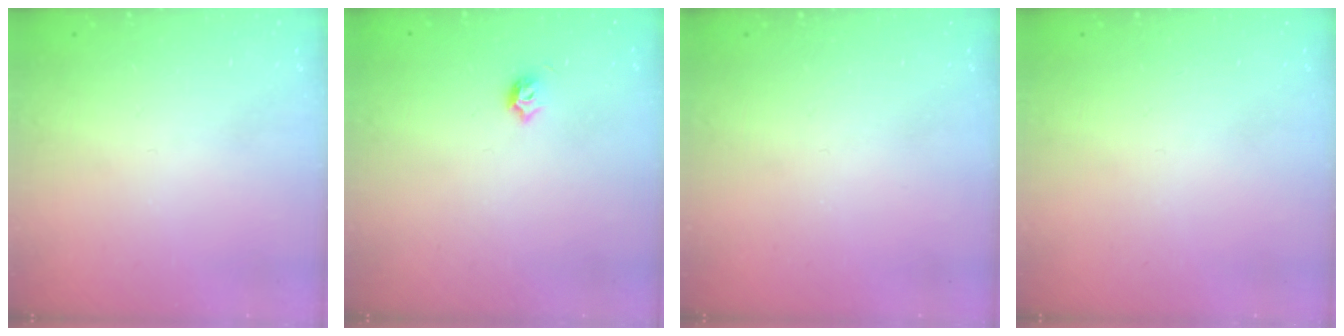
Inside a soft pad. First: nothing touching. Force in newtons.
{"total": 3.7, "press": 3.6, "slide": 0.9}
{"total": 0.0}
{"total": 0.0}